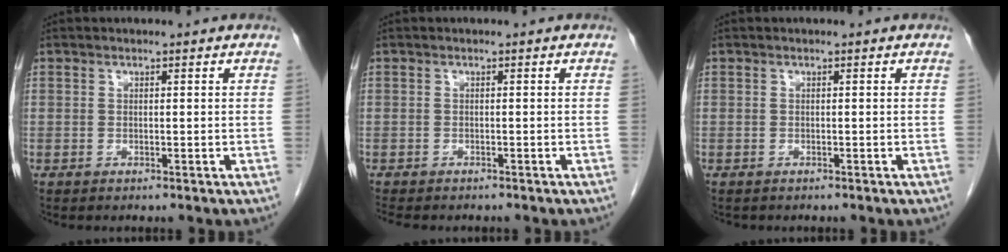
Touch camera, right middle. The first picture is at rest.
{"total": 5.0, "force": [-4.3, 1.6, 2.0], "torque": [-0.031, -0.008, -0.061]}
{"total": 0.6, "force": [-0.5, 0.3, 0.1], "torque": [-0.010, 0.001, -0.009]}